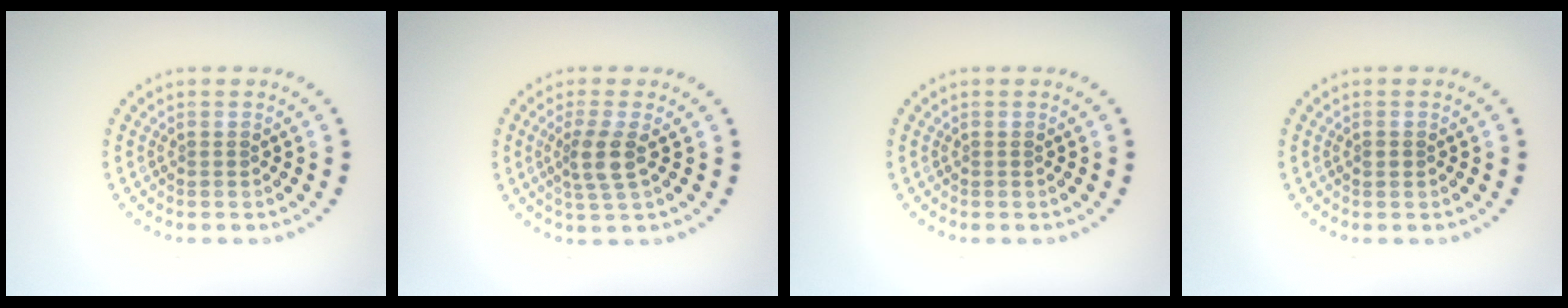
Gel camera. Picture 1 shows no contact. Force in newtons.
{"total": 2.7, "press": 2.2, "slide": 1.5}
{"total": 0.0}
{"total": 0.7, "press": 0.7, "slide": 0.0}